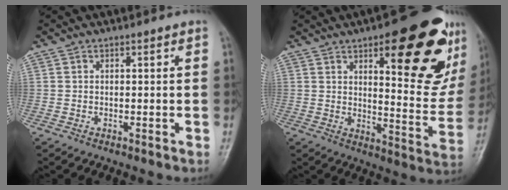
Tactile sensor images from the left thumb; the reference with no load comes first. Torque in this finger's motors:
{"motor_torque": [1.72, 1.04, 1.81, -0.95, 0.30]}